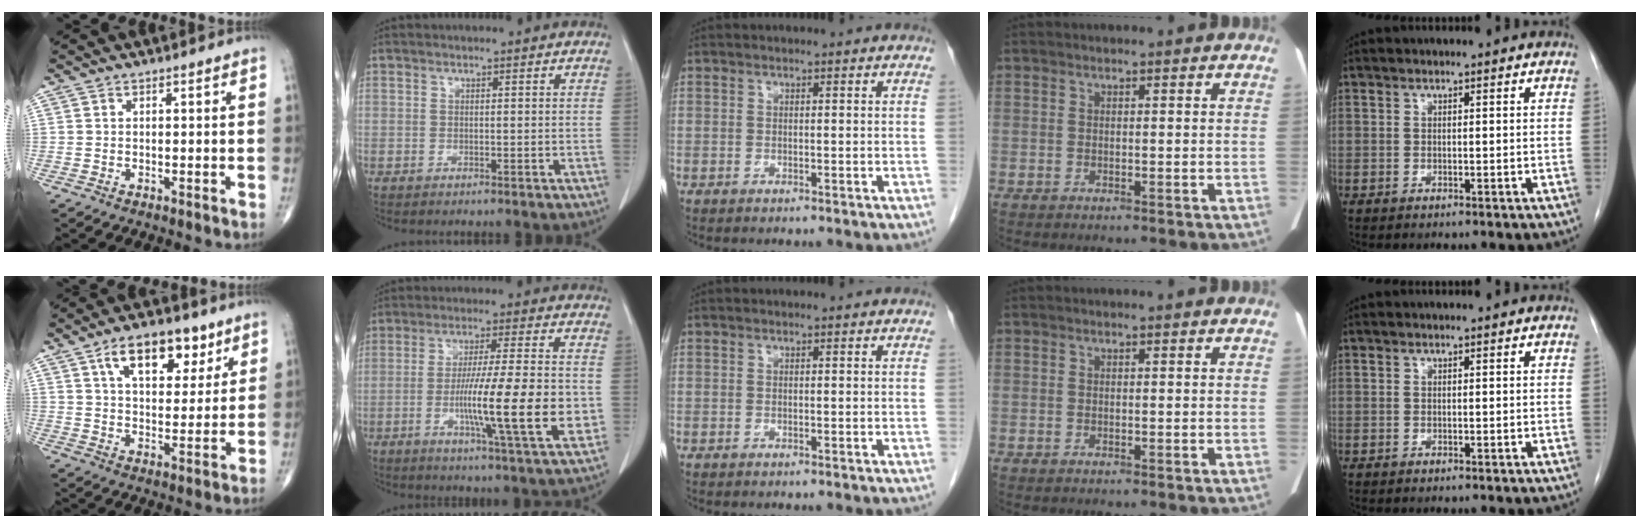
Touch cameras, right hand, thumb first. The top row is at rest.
{"thumb": {"total": 13.5, "force": [7.0, 7.1, 9.1], "torque": [-0.108, -0.026, 0.115]}, "index": {"total": 14.7, "force": [-3.0, 0.5, 14.4], "torque": [-0.237, -0.014, -0.054]}}